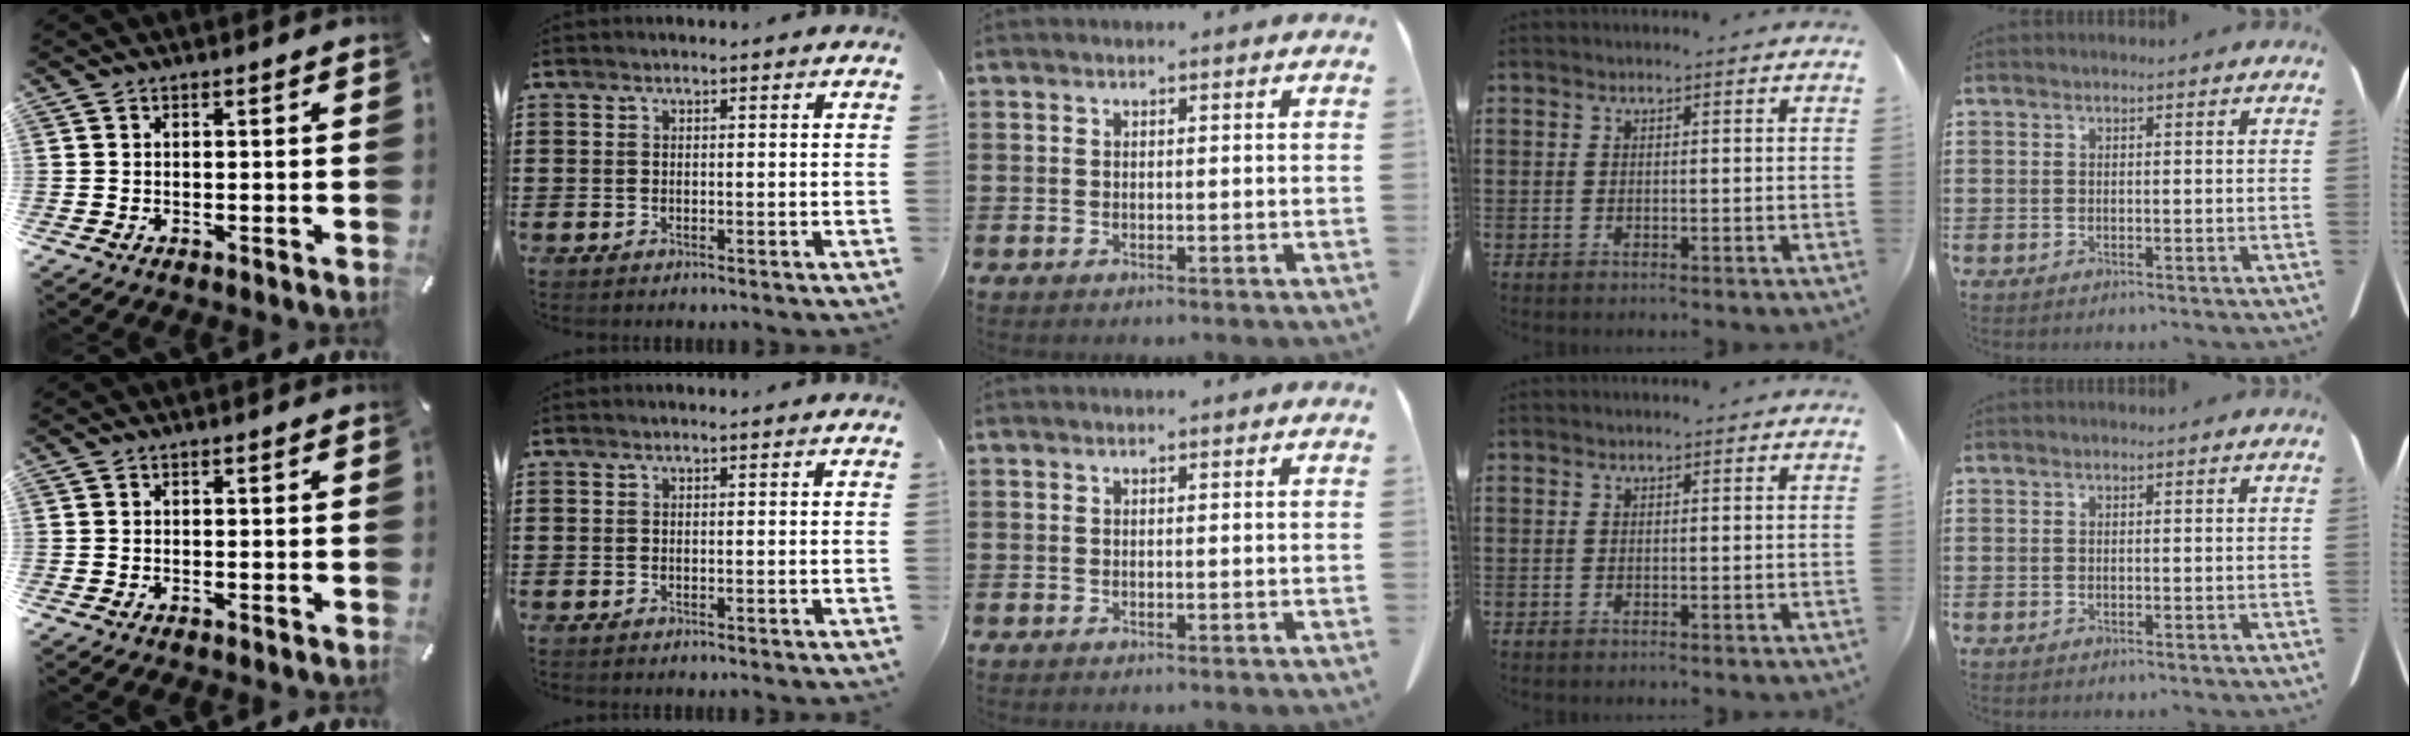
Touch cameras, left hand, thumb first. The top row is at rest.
{}